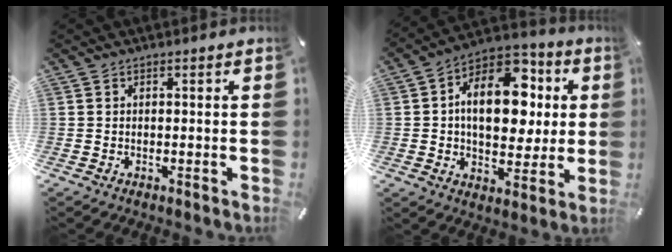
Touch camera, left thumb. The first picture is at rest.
{"total": 17.8, "force": [2.7, 11.7, 13.1], "torque": [-0.210, -0.009, 0.047]}